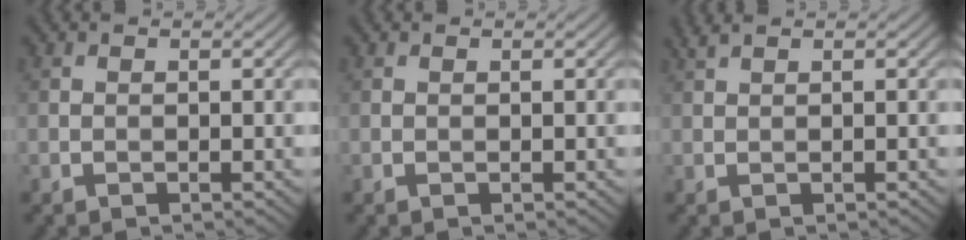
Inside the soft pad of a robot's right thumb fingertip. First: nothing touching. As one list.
[{"total": 0.0}, {"total": 1.4, "force": [1.0, 0.2, 1.0], "torque": [-0.026, 0.008, 0.018]}]